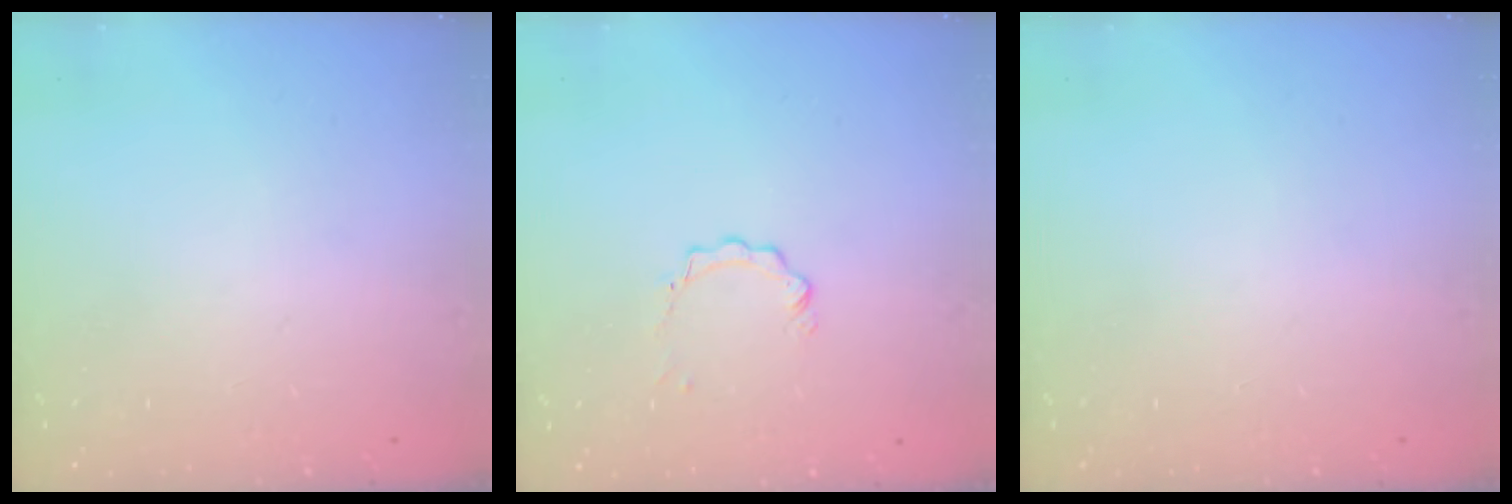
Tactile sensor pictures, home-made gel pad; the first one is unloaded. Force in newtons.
{"total": 2.3, "press": 2.3, "slide": 0.3}
{"total": 0.0}